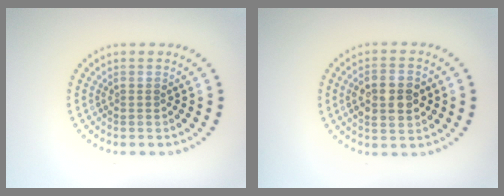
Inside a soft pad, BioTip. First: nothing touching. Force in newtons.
{"total": 4.2, "press": 4.2, "slide": 0.4}